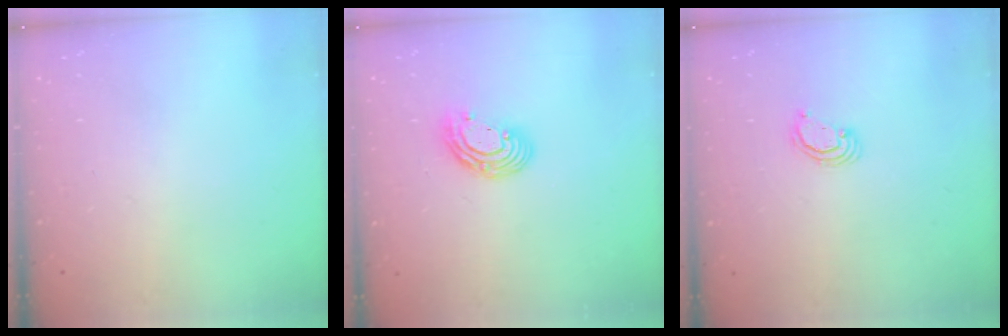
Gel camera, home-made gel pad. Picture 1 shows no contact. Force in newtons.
{"total": 9.2, "press": 9.2, "slide": 0.6}
{"total": 2.3, "press": 2.3, "slide": 0.2}